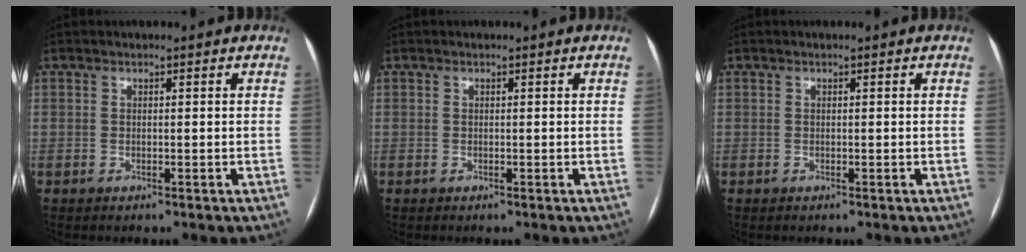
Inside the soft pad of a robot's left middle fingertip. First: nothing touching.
{"total": 0.0}
{"total": 0.0}